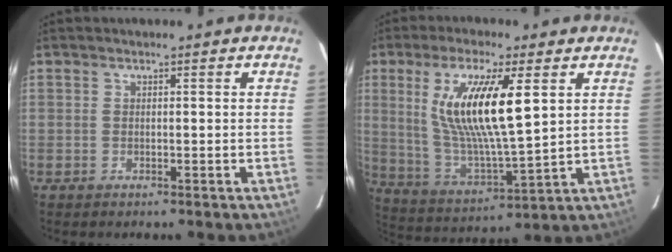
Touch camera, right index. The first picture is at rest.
{"total": 16.6, "force": [5.2, 3.5, 15.3], "torque": [-0.292, -0.008, 0.109]}